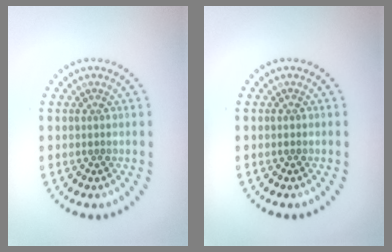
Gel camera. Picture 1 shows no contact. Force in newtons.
{"total": 0.6, "press": 0.6, "slide": 0.1}